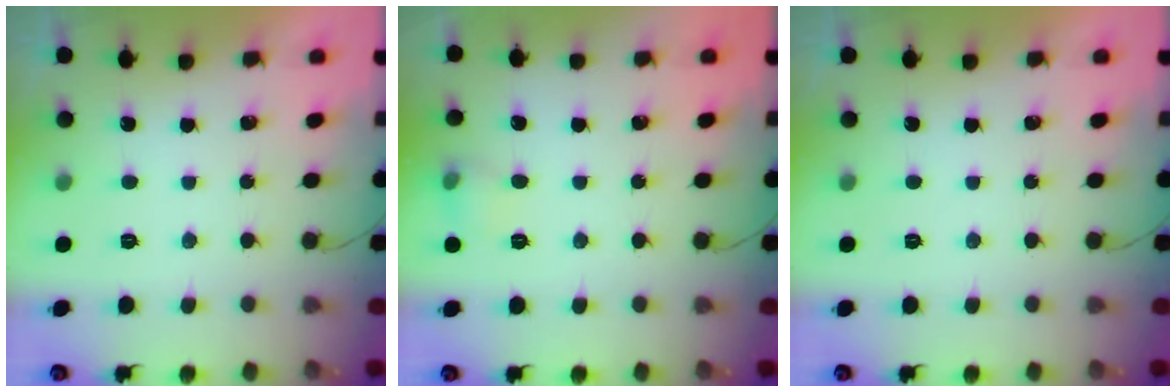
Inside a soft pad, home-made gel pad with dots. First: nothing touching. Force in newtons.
{"total": 6.3, "press": 6.0, "slide": 1.7}
{"total": 0.0}